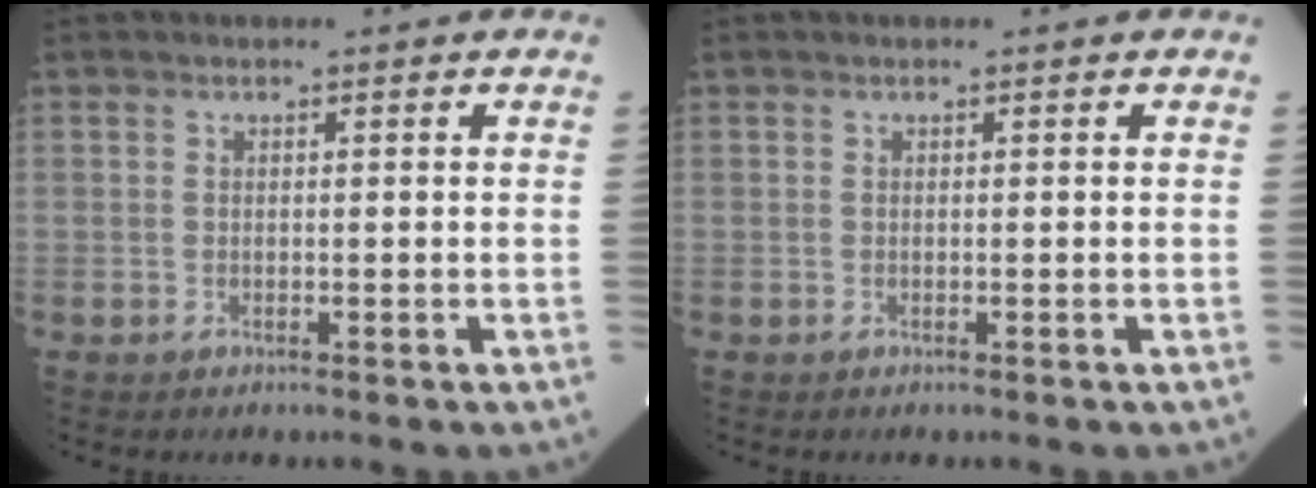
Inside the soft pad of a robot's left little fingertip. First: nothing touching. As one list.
[{"total": 0.0}]